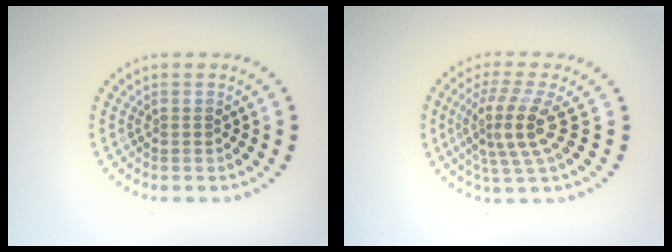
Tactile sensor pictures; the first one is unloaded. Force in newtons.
{"total": 4.1, "press": 3.1, "slide": 2.6}